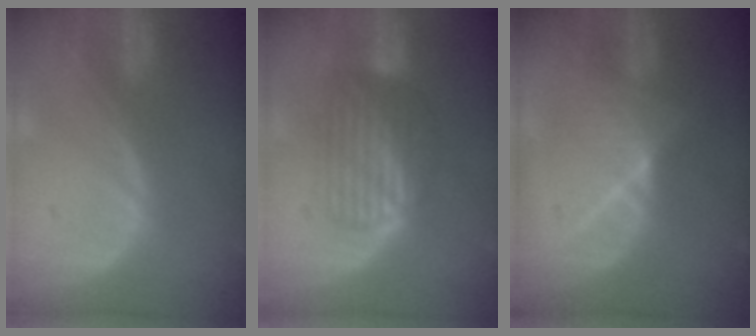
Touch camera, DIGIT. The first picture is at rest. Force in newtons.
{"total": 6.8, "press": 6.5, "slide": 1.9}
{"total": 7.0, "press": 7.0, "slide": 0.2}